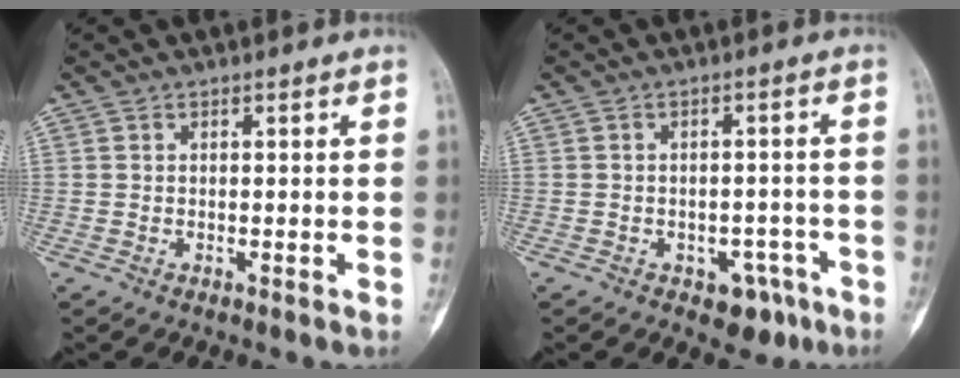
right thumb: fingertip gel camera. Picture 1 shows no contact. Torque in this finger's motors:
{"motor_torque": [0.42, 0.24, 0.26, -0.22, -0.07]}